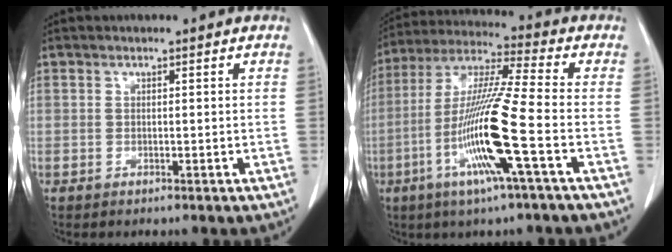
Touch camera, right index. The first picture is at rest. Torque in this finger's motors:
{"motor_torque": [2.09, -0.05, 1.05, 0.17]}